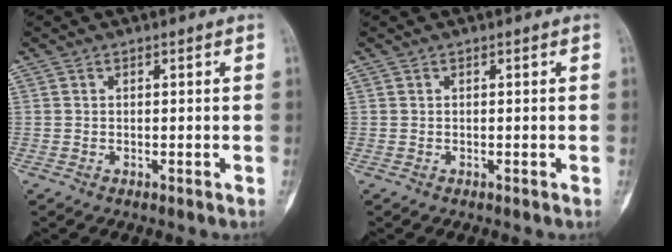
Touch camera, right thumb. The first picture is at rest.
{"total": 0.0}